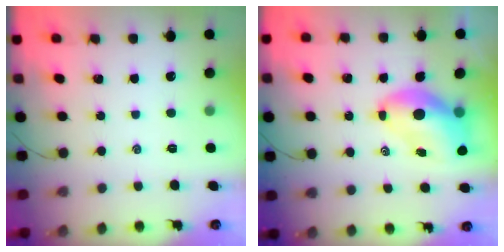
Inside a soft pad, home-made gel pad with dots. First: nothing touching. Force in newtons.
{"total": 9.6, "press": 9.2, "slide": 2.6}